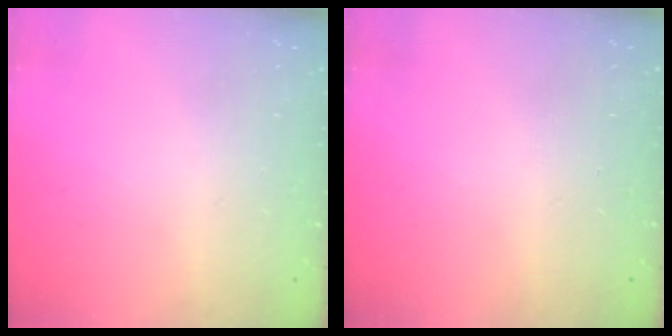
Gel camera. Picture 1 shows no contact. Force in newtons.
{"total": 0.0}